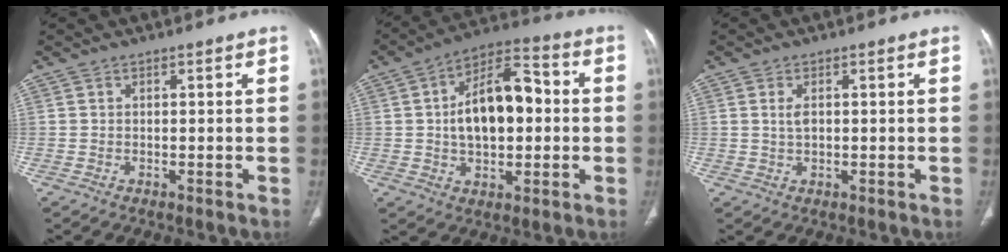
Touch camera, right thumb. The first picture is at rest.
{"total": 15.7, "force": [0.8, 8.8, 12.9], "torque": [-0.189, 0.030, 0.006]}
{"total": 2.3, "force": [0.5, 1.2, 1.9], "torque": [-0.040, -0.002, 0.012]}